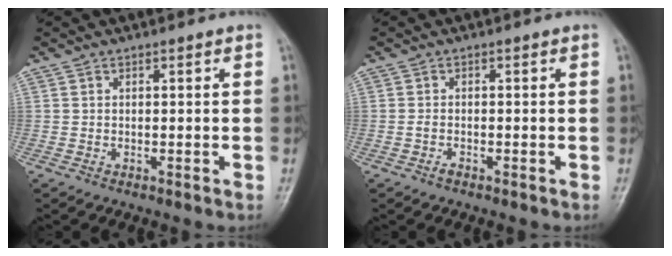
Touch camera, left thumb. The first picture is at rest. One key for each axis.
{"total": 0.9, "fx": -0.7, "fy": 0.4, "fz": 0.5, "tx": -0.012, "ty": 0.006, "tz": -0.014}